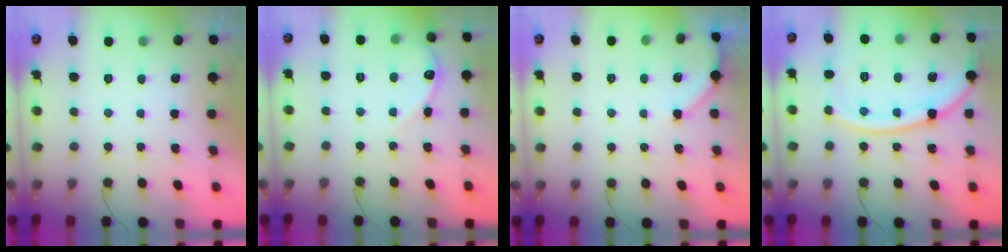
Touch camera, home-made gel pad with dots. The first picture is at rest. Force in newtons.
{"total": 5.2, "press": 5.2, "slide": 0.7}
{"total": 4.6, "press": 4.6, "slide": 0.5}
{"total": 15.2, "press": 15.1, "slide": 1.4}